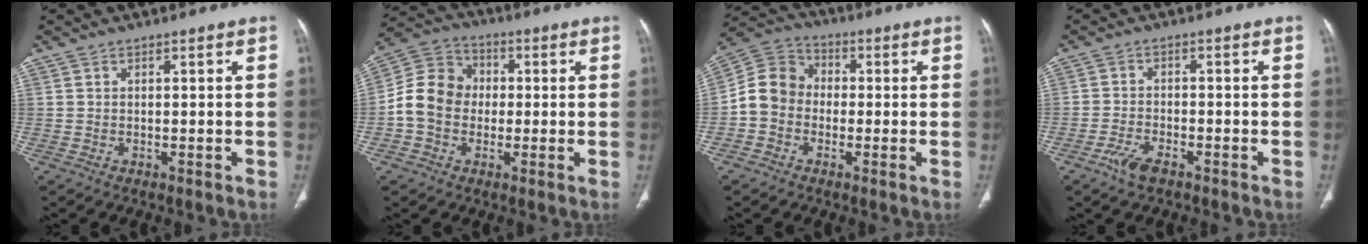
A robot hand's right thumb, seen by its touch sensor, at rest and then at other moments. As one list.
[{"total": 10.6, "force": [-0.8, 9.0, 5.5], "torque": [-0.092, 0.036, -0.026]}, {"total": 8.7, "force": [-1.4, 7.5, 4.2], "torque": [-0.065, 0.036, -0.041]}, {"total": 4.0, "force": [-2.7, 1.6, 2.5], "torque": [-0.055, 0.014, -0.050]}]